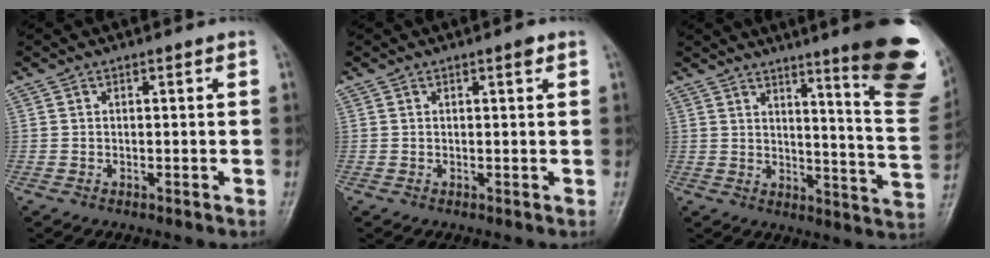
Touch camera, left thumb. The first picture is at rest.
{"total": 1.2, "force": [0.7, 0.3, 0.9], "torque": [-0.013, -0.002, 0.009]}
{"total": 21.4, "force": [12.9, 3.0, 16.8], "torque": [-0.185, -0.081, 0.161]}